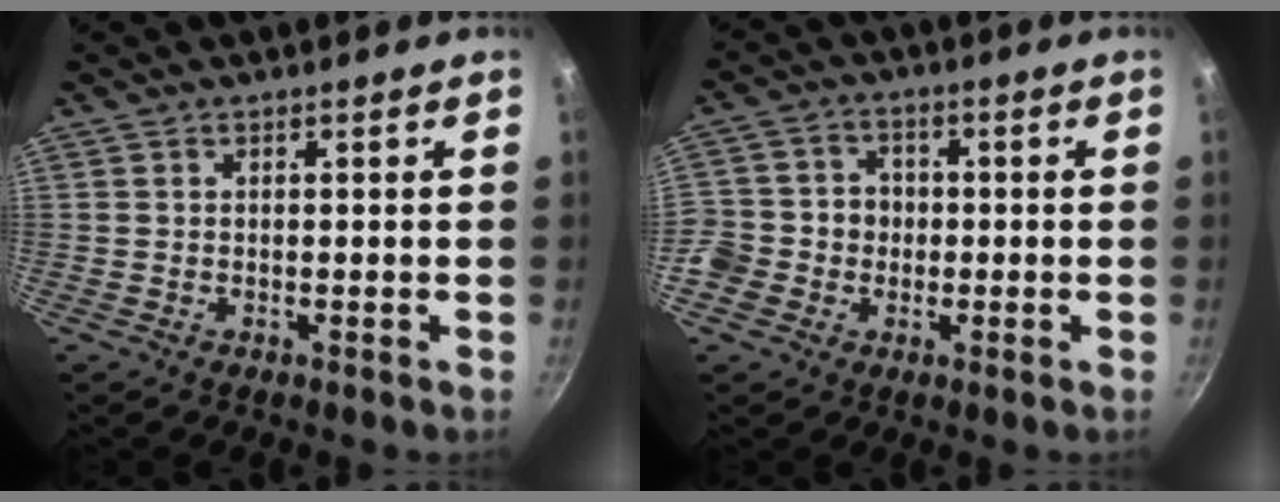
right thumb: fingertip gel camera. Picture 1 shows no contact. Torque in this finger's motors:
{"motor_torque": [0.43, 0.87, 0.57, 0.16, -0.02]}